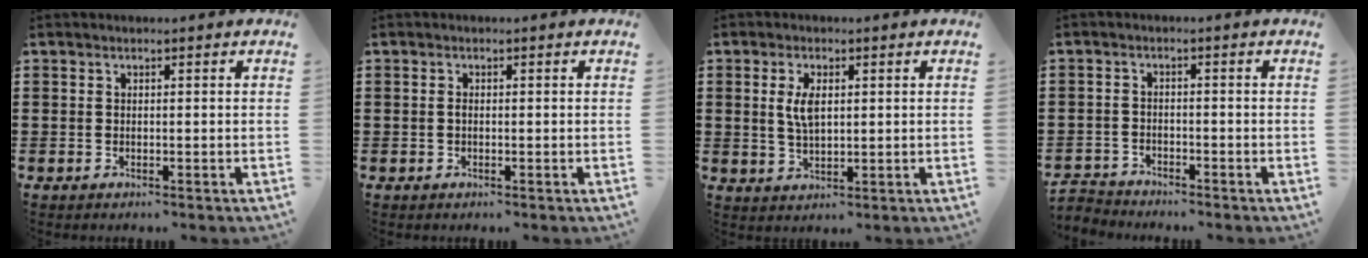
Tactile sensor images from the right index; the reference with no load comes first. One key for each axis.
{"total": 0.7, "fx": -0.2, "fy": 0.3, "fz": 0.6, "tx": -0.013, "ty": -0.002, "tz": -0.003}
{"total": 4.4, "fx": 1.0, "fy": 1.9, "fz": 3.8, "tx": -0.080, "ty": 0.008, "tz": 0.016}
{"total": 2.4, "fx": -2.4, "fy": 0.2, "fz": -0.2, "tx": -0.005, "ty": -0.002, "tz": -0.053}